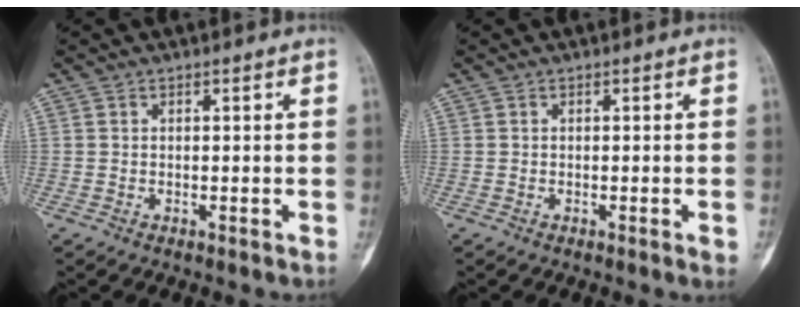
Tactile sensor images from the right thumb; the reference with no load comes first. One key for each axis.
{"total": 1.2, "fx": -0.4, "fy": 0.1, "fz": 1.1, "tx": -0.013, "ty": -0.003, "tz": -0.004}